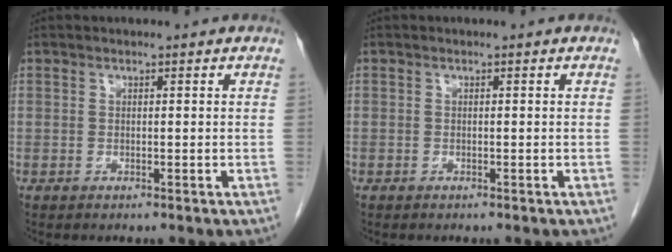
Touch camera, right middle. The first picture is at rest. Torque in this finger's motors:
{"motor_torque": [0.28, -0.47, -0.16, -0.21]}